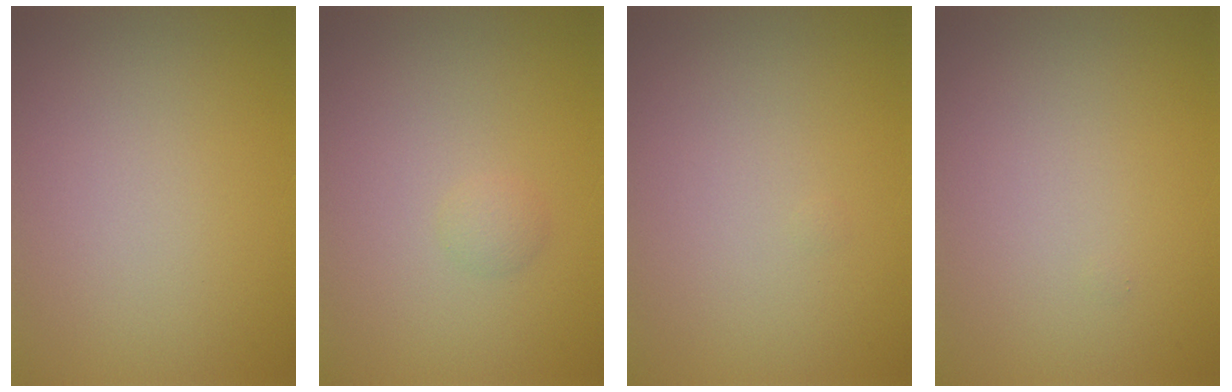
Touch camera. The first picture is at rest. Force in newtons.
{"total": 0.8, "press": 0.8, "slide": 0.0}
{"total": 0.0}
{"total": 0.0}